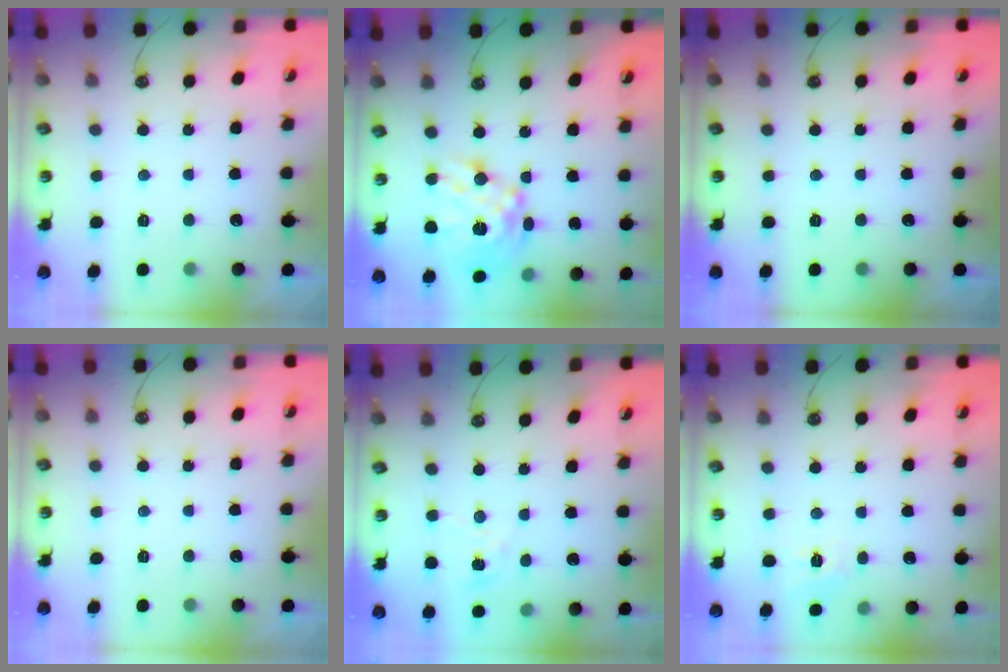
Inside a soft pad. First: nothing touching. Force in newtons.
{"total": 18.1, "press": 18.0, "slide": 1.8}
{"total": 0.0}
{"total": 0.0}
{"total": 2.9, "press": 2.8, "slide": 0.3}
{"total": 4.8, "press": 4.8, "slide": 0.3}